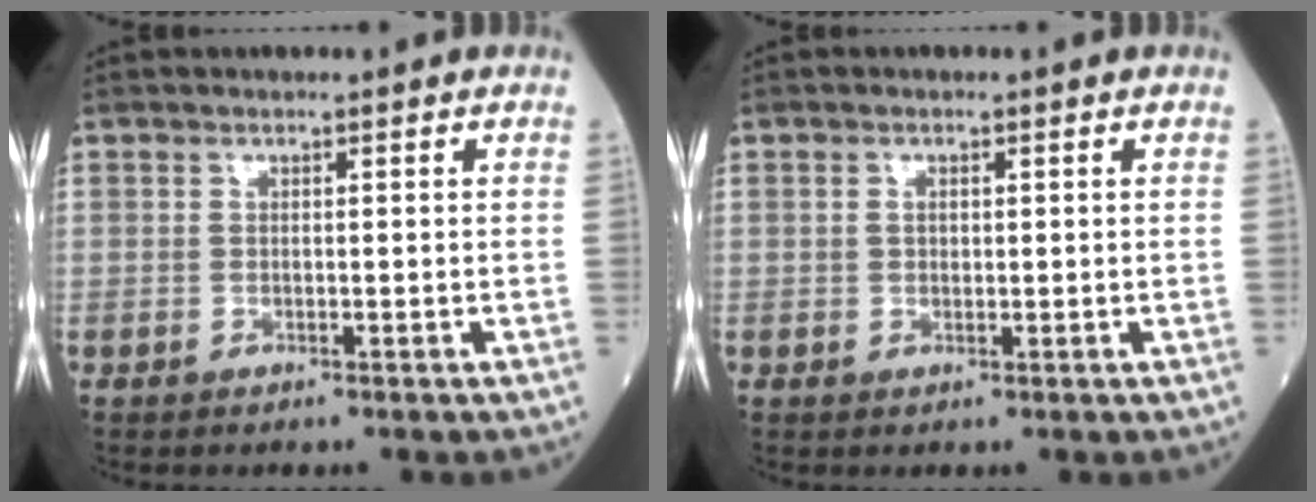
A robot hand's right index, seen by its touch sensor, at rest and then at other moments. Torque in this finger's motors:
{"motor_torque": [-0.11, 0.12, -0.05, -0.01]}